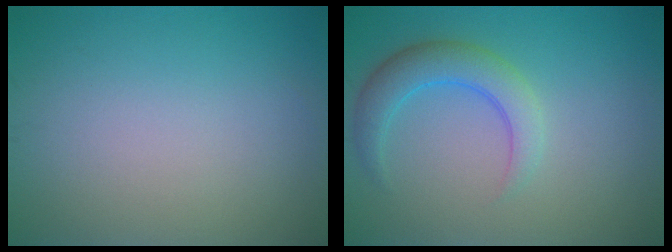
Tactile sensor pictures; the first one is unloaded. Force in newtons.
{"total": 3.8, "press": 3.8, "slide": 0.2}